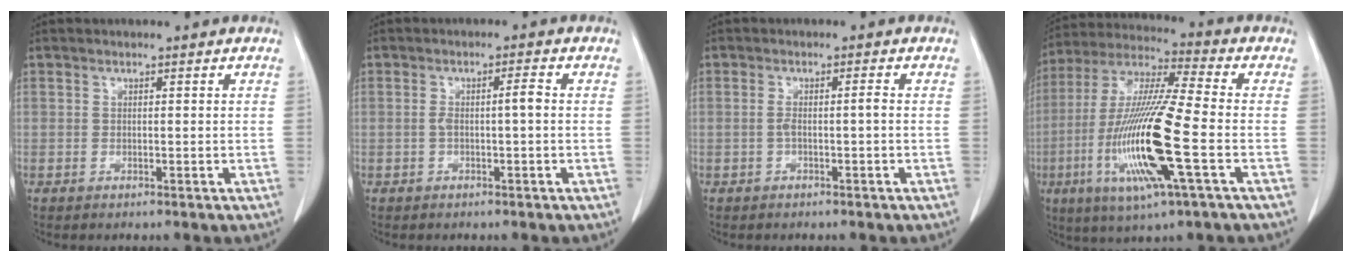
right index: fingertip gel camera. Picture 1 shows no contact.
{"total": 2.7, "force": [-0.2, 0.2, 2.7], "torque": [-0.049, 0.009, 0.000]}
{"total": 1.9, "force": [-0.5, 0.0, 1.8], "torque": [-0.034, 0.004, -0.007]}
{"total": 18.0, "force": [-4.8, 0.8, 17.4], "torque": [-0.364, -0.018, -0.091]}